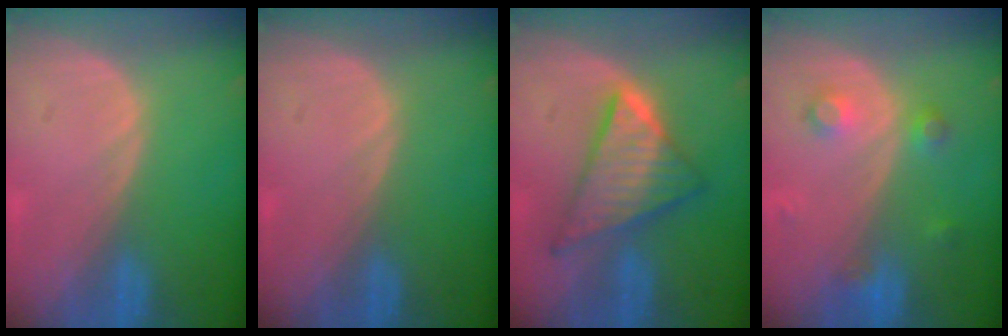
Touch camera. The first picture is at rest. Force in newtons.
{"total": 0.0}
{"total": 8.8, "press": 8.8, "slide": 0.6}
{"total": 3.8, "press": 3.3, "slide": 1.7}